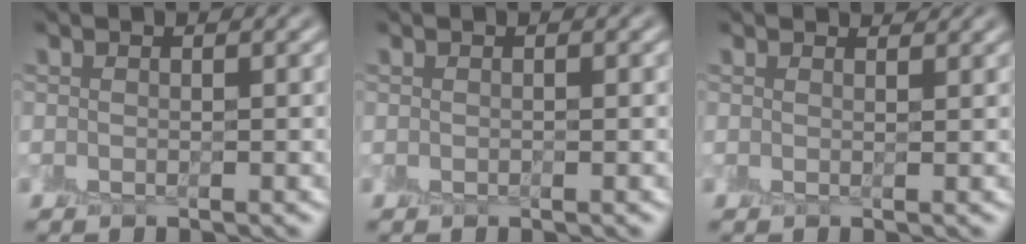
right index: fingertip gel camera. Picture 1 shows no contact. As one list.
[{"total": 0.0}, {"total": 1.2, "force": [1.1, 0.1, 0.5], "torque": [-0.008, -0.002, 0.005]}]